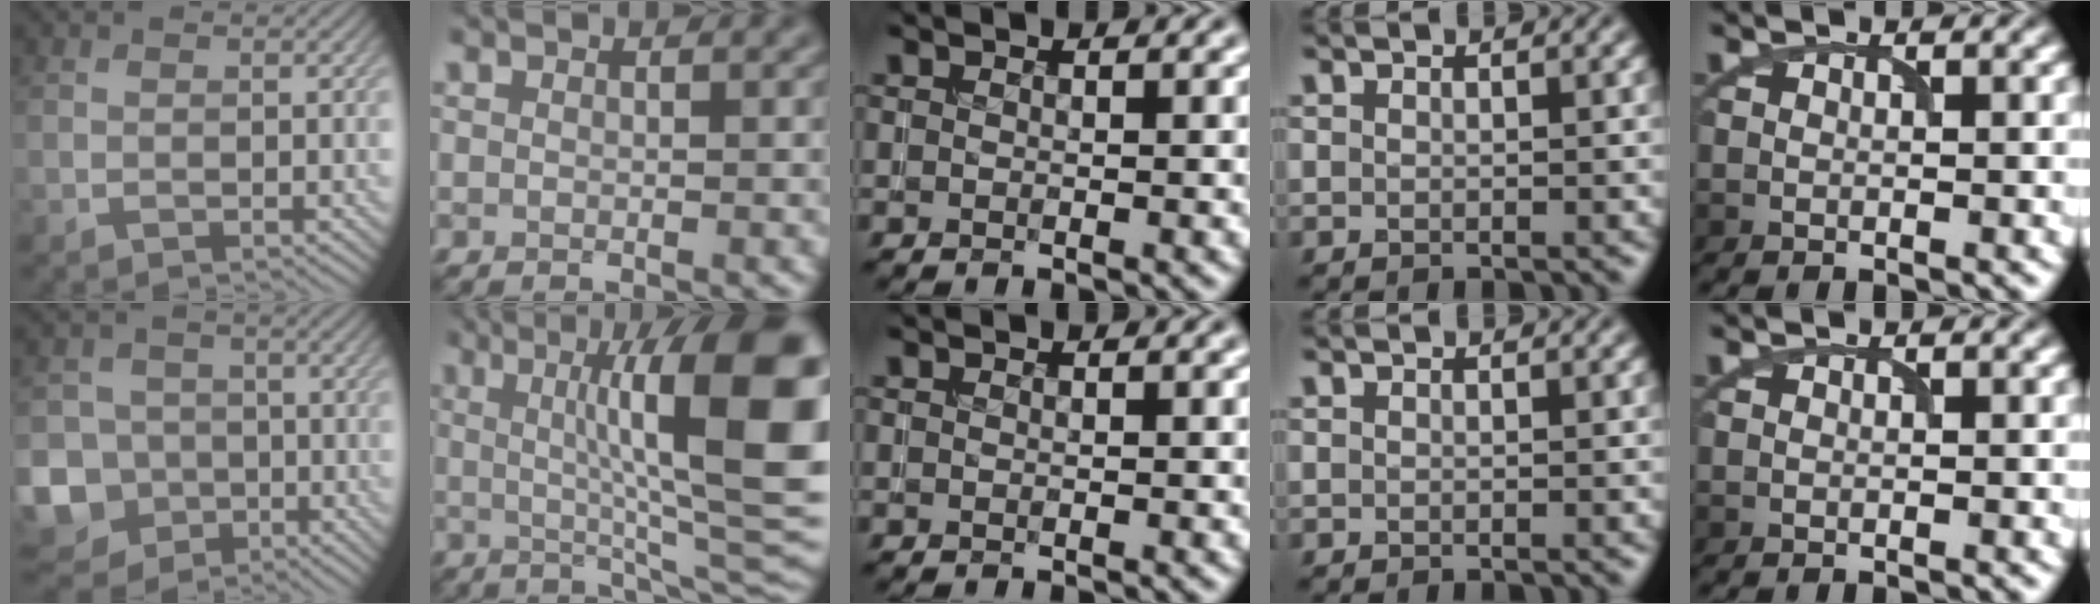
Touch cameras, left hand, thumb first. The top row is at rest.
{"thumb": {"total": 12.2, "force": [-5.1, 10.6, 3.2], "torque": [-0.113, -0.044, -0.108]}, "index": {"total": 14.6, "force": [2.4, 3.5, 14.0], "torque": [-0.166, 0.003, 0.035]}}